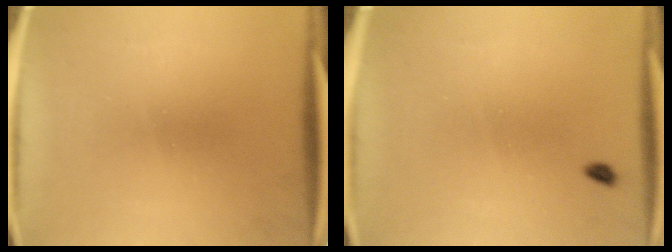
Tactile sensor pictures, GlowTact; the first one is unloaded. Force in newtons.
{"total": 1.1}